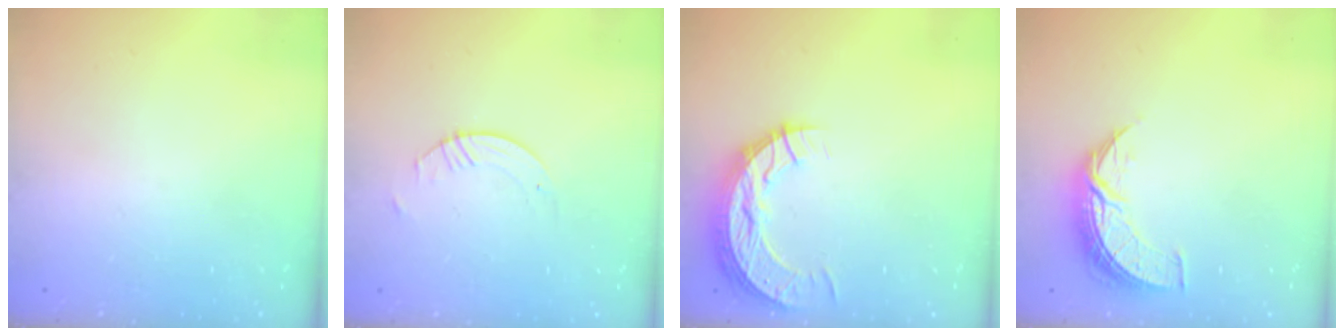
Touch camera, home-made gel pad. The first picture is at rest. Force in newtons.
{"total": 0.8, "press": 0.8, "slide": 0.2}
{"total": 9.9, "press": 9.9, "slide": 0.7}
{"total": 8.5, "press": 8.5, "slide": 0.5}